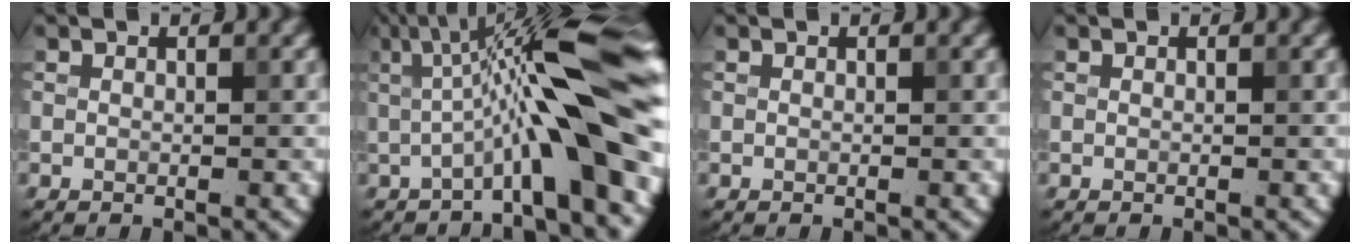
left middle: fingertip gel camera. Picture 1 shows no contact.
{"total": 11.6, "force": [-0.4, 1.6, 11.5], "torque": [-0.169, 0.029, -0.007]}
{"total": 0.0}
{"total": 0.0}